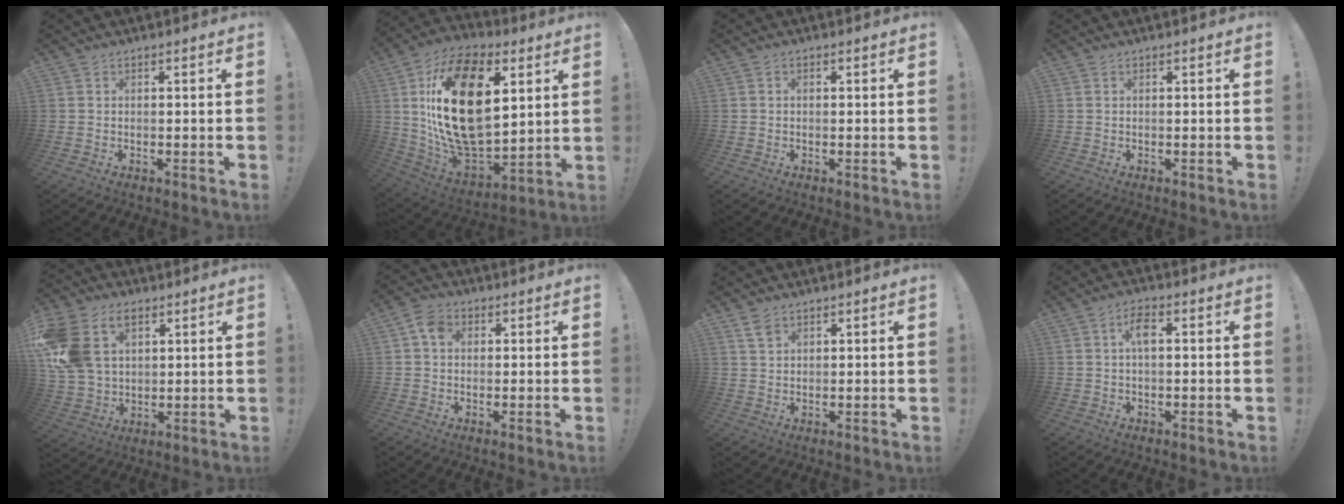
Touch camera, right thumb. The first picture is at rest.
{"total": 29.2, "force": [6.5, 17.1, 22.7], "torque": [-0.452, -0.031, 0.116]}
{"total": 0.7, "force": [-0.1, 0.6, 0.4], "torque": [-0.012, 0.005, -0.002]}
{"total": 0.0}
{"total": 16.8, "force": [6.7, 11.8, 10.0], "torque": [-0.200, -0.023, 0.130]}
{"total": 5.7, "force": [1.4, 4.2, 3.5], "torque": [-0.056, 0.005, 0.027]}
{"total": 3.3, "force": [2.2, 1.7, 1.8], "torque": [-0.022, -0.011, 0.039]}
{"total": 4.5, "force": [0.8, 2.0, 4.0], "torque": [-0.070, 0.010, 0.009]}